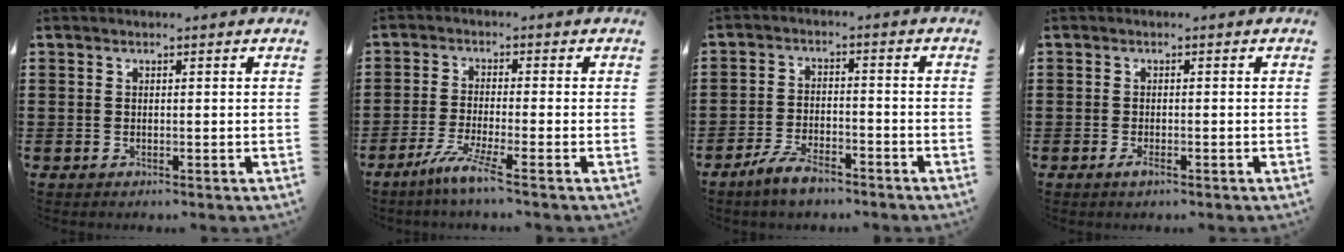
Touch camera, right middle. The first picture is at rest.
{"total": 5.1, "force": [-3.5, -0.2, 3.6], "torque": [-0.081, -0.015, -0.066]}
{"total": 5.1, "force": [-4.1, 1.4, 2.6], "torque": [-0.064, 0.000, -0.081]}
{"total": 1.4, "force": [-0.8, 0.4, 1.1], "torque": [-0.030, -0.006, -0.016]}